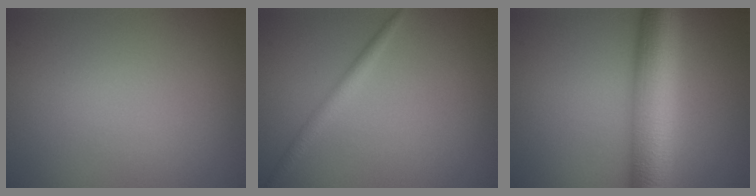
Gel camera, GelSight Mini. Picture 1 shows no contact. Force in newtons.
{"total": 1.7, "press": 1.7, "slide": 0.1}
{"total": 9.6, "press": 9.6, "slide": 0.1}